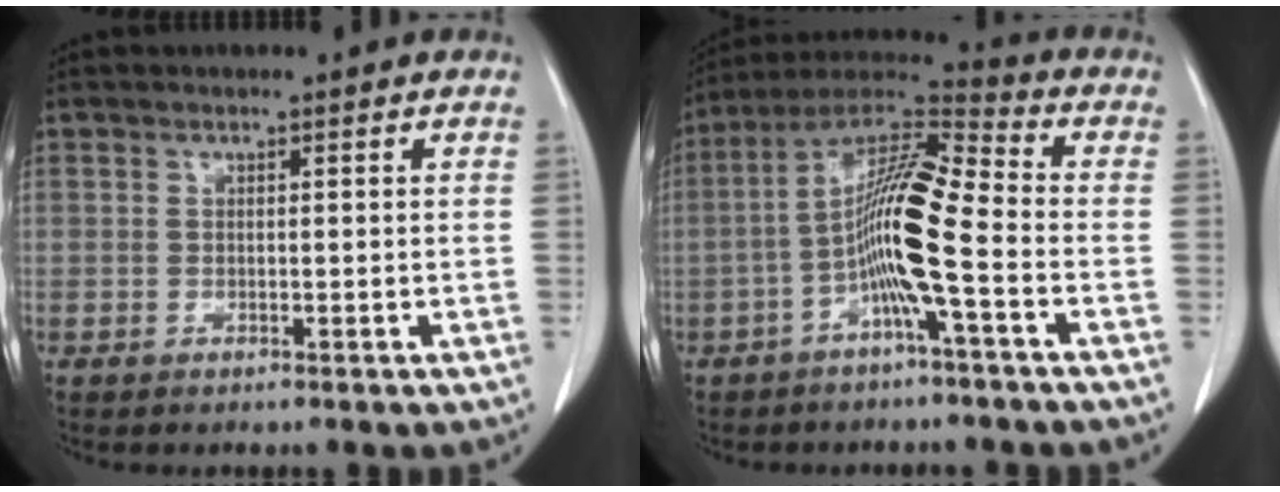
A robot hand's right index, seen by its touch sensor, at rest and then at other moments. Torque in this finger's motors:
{"motor_torque": [2.14, 0.00, 0.40, 0.19]}